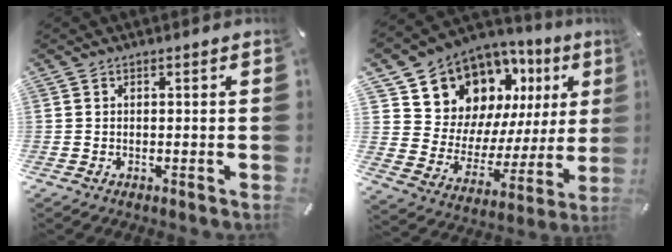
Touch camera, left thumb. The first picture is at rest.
{"total": 12.7, "force": [9.3, 8.3, 2.3], "torque": [-0.055, -0.097, 0.174]}